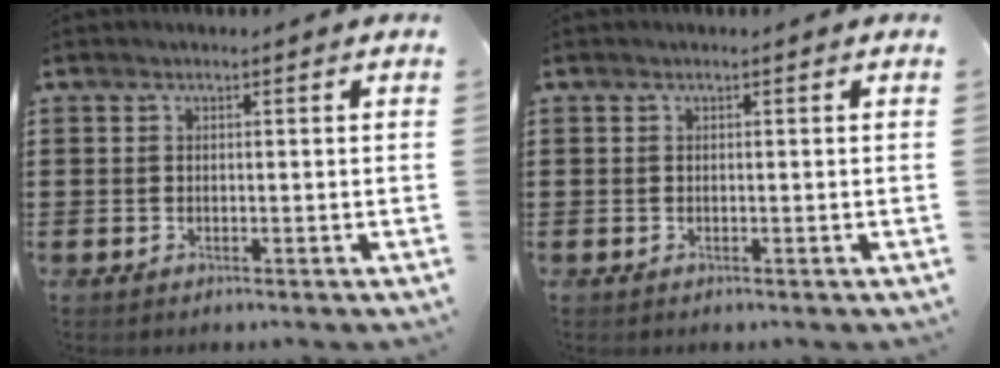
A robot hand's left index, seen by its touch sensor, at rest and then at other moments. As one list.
[{"total": 0.0}]